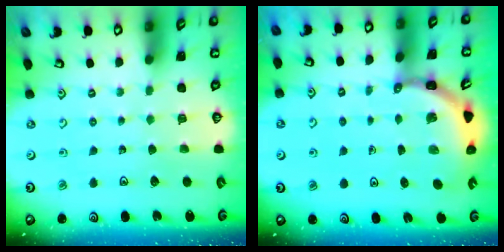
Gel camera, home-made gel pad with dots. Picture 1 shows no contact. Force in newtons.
{"total": 4.5, "press": 4.5, "slide": 0.4}